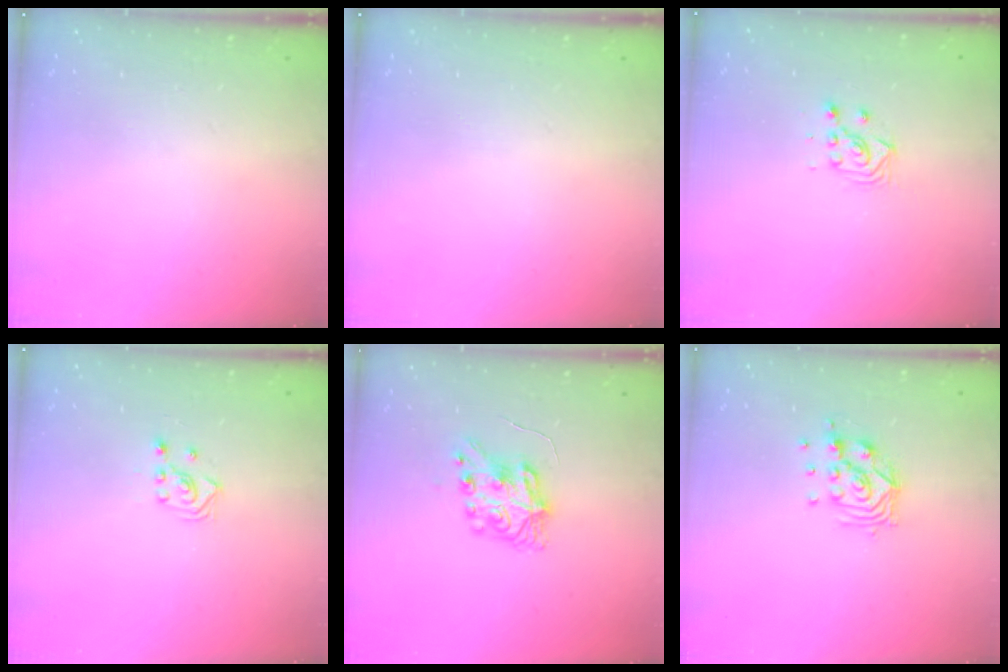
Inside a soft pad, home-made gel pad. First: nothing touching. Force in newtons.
{"total": 0.0}
{"total": 3.5, "press": 3.4, "slide": 1.1}
{"total": 2.9, "press": 2.7, "slide": 1.0}
{"total": 8.3, "press": 8.3, "slide": 0.4}
{"total": 9.3, "press": 9.3, "slide": 0.9}